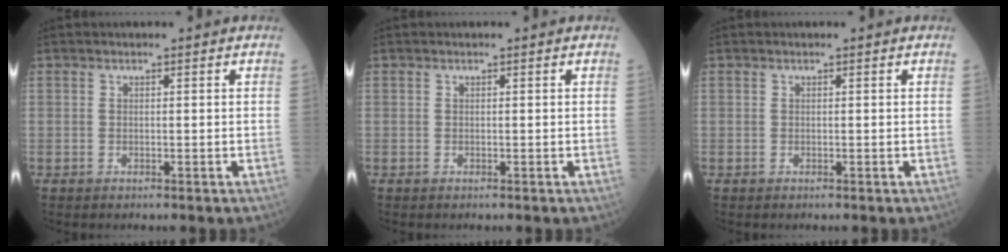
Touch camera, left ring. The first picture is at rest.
{"total": 0.0}
{"total": 0.0}